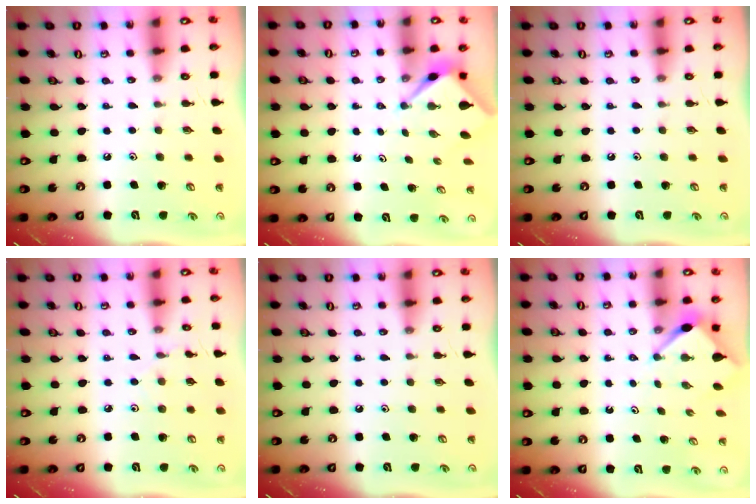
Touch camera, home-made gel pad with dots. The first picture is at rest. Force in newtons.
{"total": 2.8, "press": 2.8, "slide": 0.1}
{"total": 0.0}
{"total": 2.2, "press": 2.2, "slide": 0.4}
{"total": 0.0}
{"total": 3.5, "press": 3.5, "slide": 0.3}